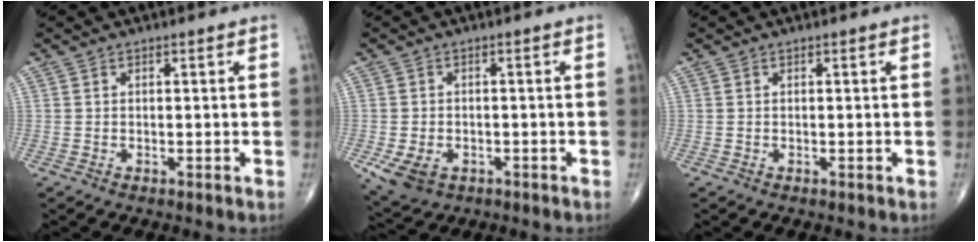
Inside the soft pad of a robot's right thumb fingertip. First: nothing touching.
{"total": 6.0, "force": [-2.3, 4.3, 3.5], "torque": [-0.060, 0.004, -0.030]}
{"total": 0.0}